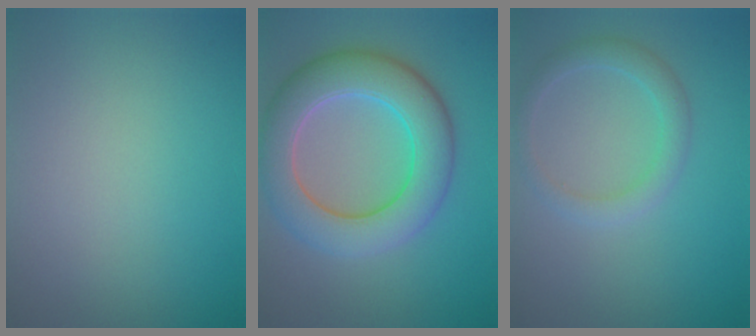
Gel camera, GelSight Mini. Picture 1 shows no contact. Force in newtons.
{"total": 7.8, "press": 7.8, "slide": 0.3}
{"total": 2.4, "press": 2.4, "slide": 0.2}